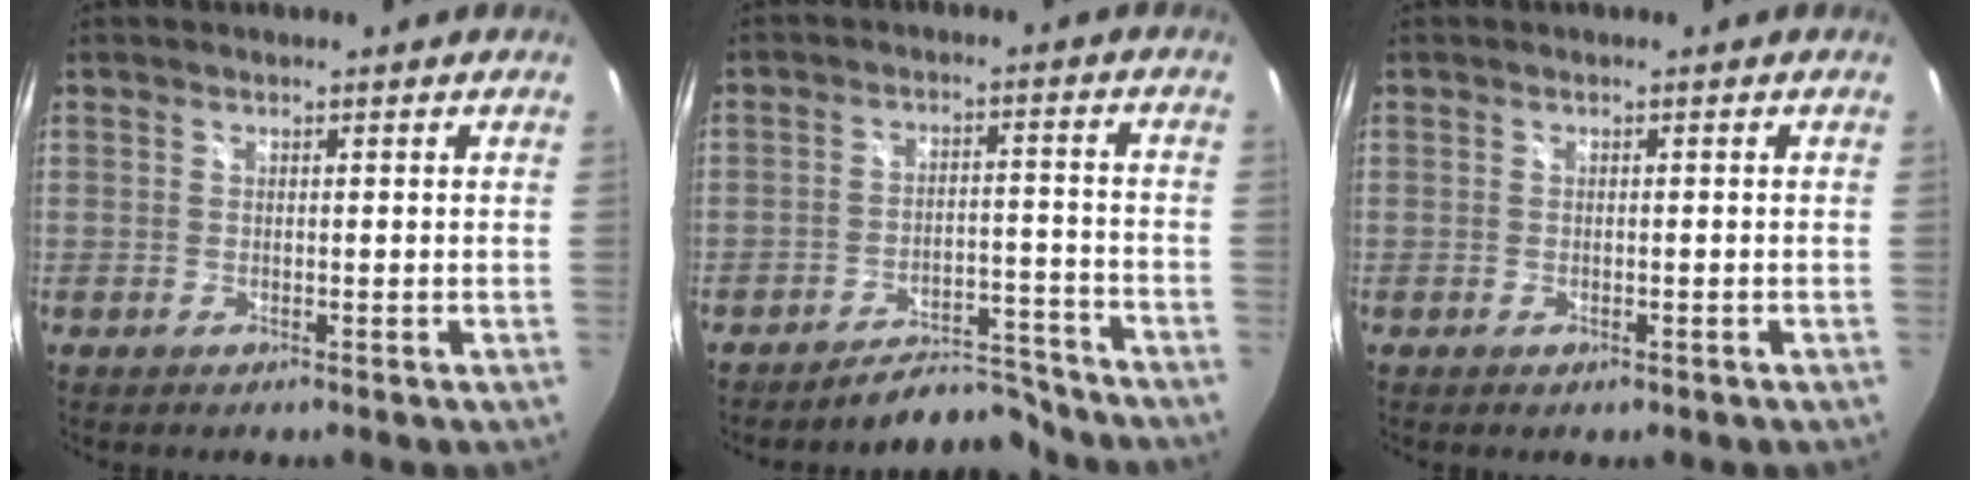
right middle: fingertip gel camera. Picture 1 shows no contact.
{"total": 8.6, "force": [-8.4, 1.6, 0.6], "torque": [-0.016, 0.027, -0.116]}
{"total": 0.7, "force": [-0.4, 0.4, 0.4], "torque": [-0.005, -0.001, -0.007]}